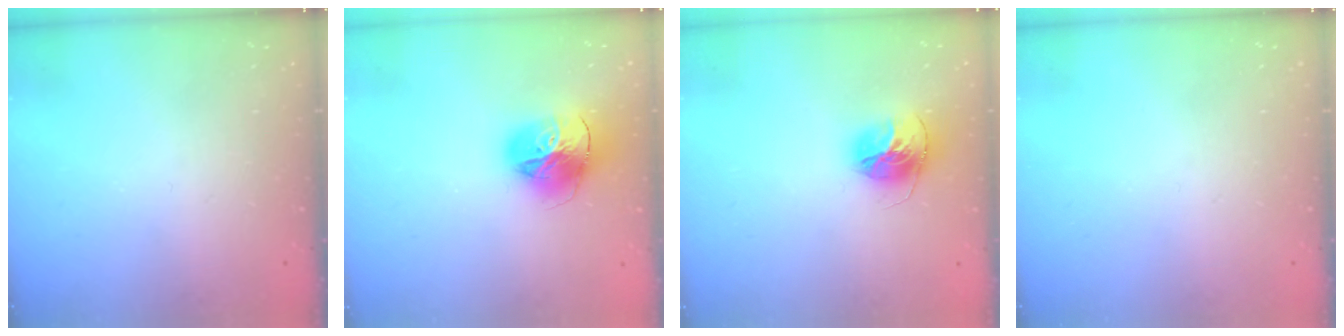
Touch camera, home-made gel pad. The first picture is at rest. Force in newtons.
{"total": 17.1, "press": 17.0, "slide": 1.9}
{"total": 14.3, "press": 14.3, "slide": 1.5}
{"total": 0.0}